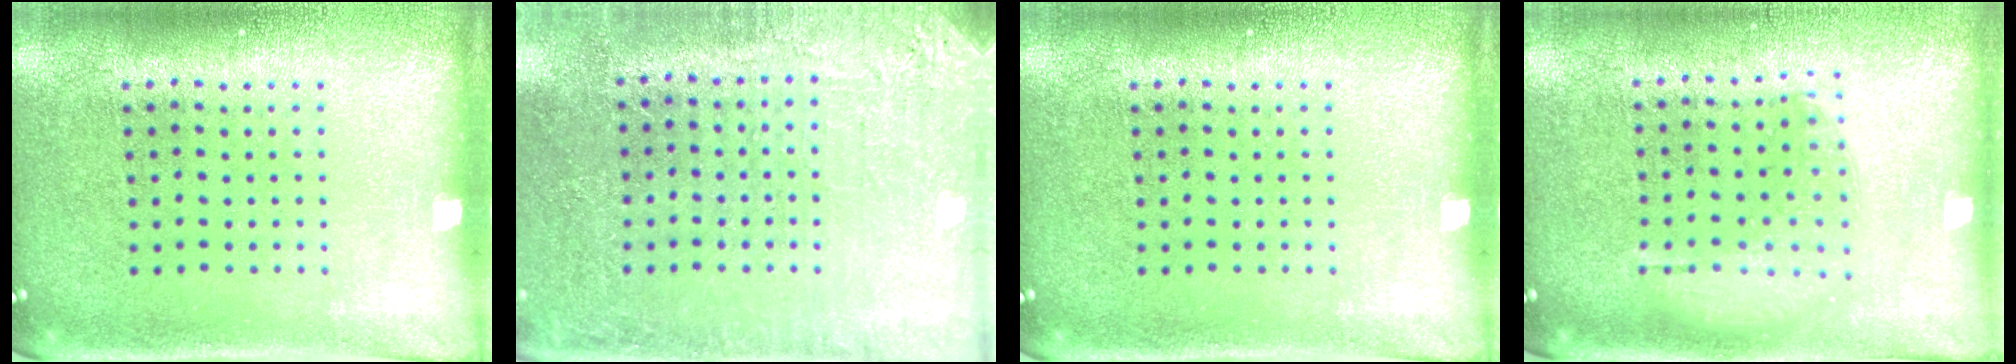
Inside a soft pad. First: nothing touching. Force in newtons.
{"total": 2.8, "press": 2.7, "slide": 0.6}
{"total": 0.0}
{"total": 1.2, "press": 1.1, "slide": 0.5}